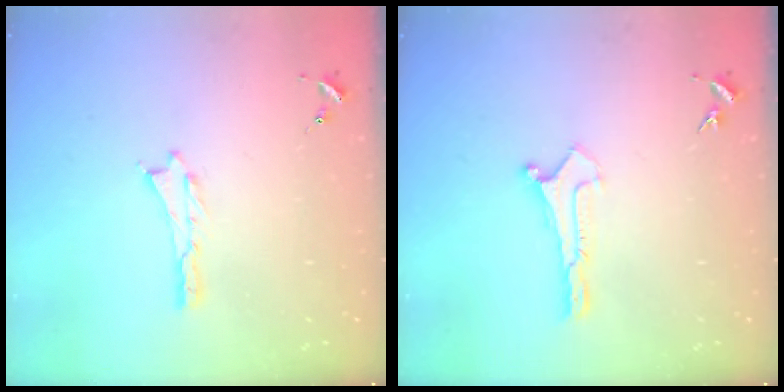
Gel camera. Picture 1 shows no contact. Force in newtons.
{"total": 0.0}